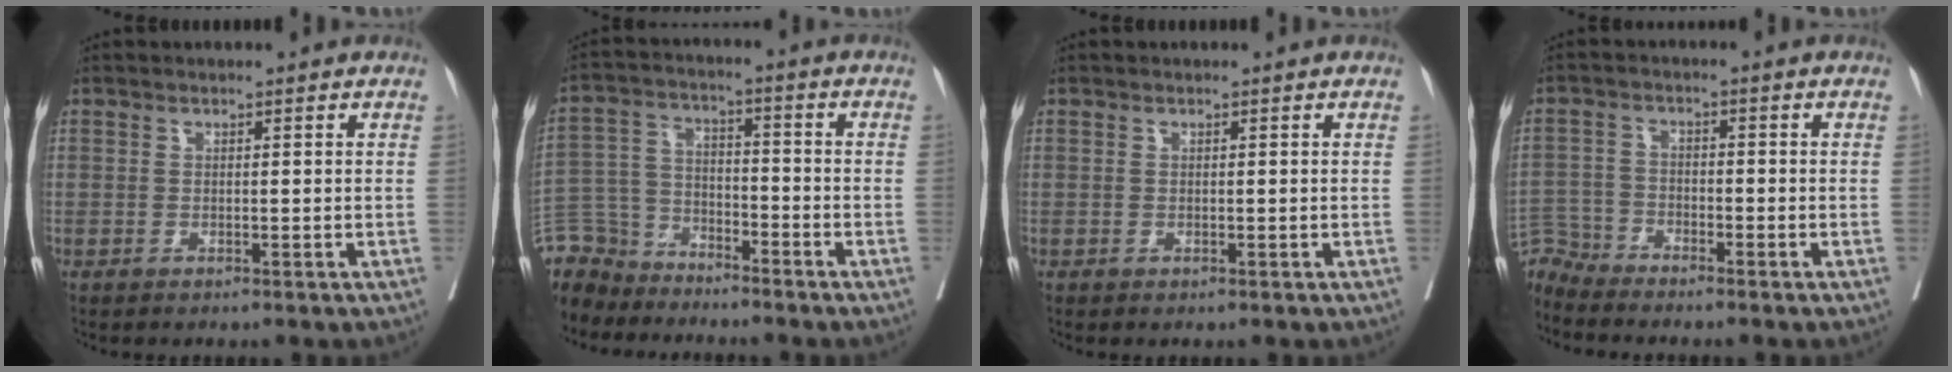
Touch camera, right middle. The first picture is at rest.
{"total": 10.6, "force": [-9.7, 4.1, 0.3], "torque": [-0.016, 0.019, -0.188]}
{"total": 0.0}
{"total": 4.6, "force": [-4.4, 0.1, -1.2], "torque": [0.026, -0.002, -0.084]}